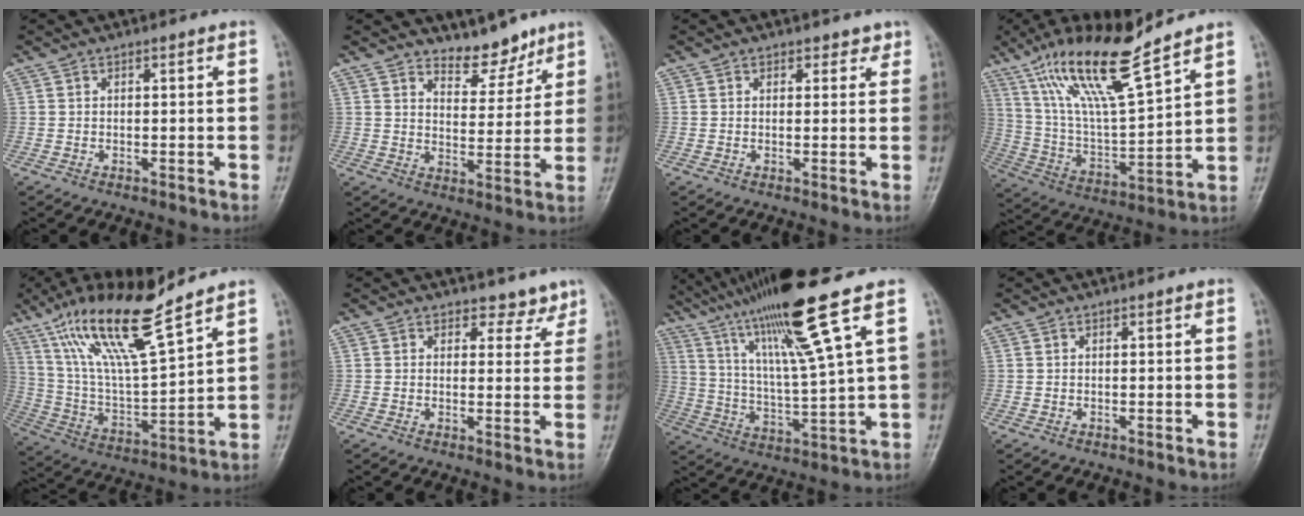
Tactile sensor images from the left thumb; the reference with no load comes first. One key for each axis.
{"total": 7.0, "fx": 6.1, "fy": 3.0, "fz": 1.7, "tx": 0.002, "ty": -0.052, "tz": 0.106}
{"total": 2.0, "fx": 1.6, "fy": 1.2, "fz": 0.4, "tx": 0.018, "ty": -0.008, "tz": 0.014}
{"total": 18.0, "fx": 12.5, "fy": 2.7, "fz": 12.6, "tx": -0.221, "ty": -0.058, "tz": 0.243}
{"total": 18.7, "fx": 12.8, "fy": 3.0, "fz": 13.3, "tx": -0.233, "ty": -0.056, "tz": 0.248}
{"total": 4.0, "fx": 3.4, "fy": 2.2, "fz": 0.2, "tx": 0.025, "ty": -0.026, "tz": 0.035}
{"total": 17.5, "fx": 10.9, "fy": -0.7, "fz": 13.7, "tx": -0.238, "ty": -0.041, "tz": 0.194}
{"total": 0.0}